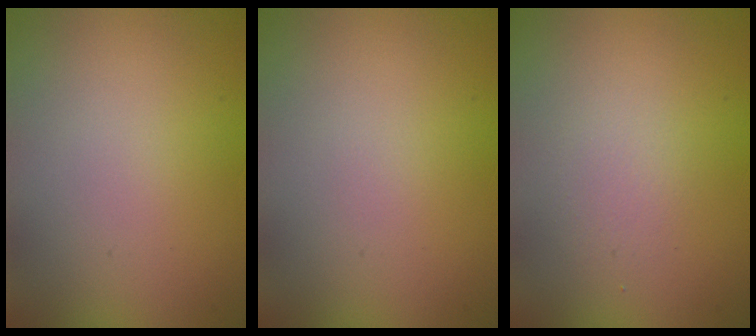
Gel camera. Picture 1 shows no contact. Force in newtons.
{"total": 0.0}
{"total": 1.3, "press": 1.3, "slide": 0.1}